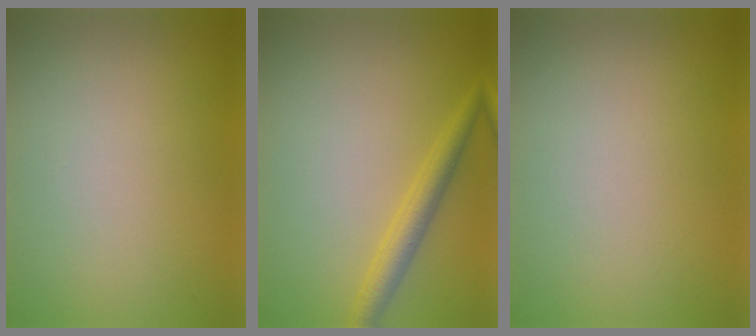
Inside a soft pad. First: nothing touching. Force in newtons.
{"total": 2.8, "press": 2.7, "slide": 0.2}
{"total": 0.0}